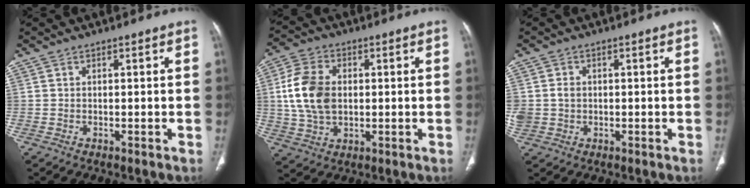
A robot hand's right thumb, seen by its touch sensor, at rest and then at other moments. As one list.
[{"total": 11.6, "force": [1.0, 7.9, 8.4], "torque": [-0.163, 0.005, 0.021]}, {"total": 4.1, "force": [0.2, 3.5, 2.2], "torque": [-0.048, 0.009, 0.010]}]